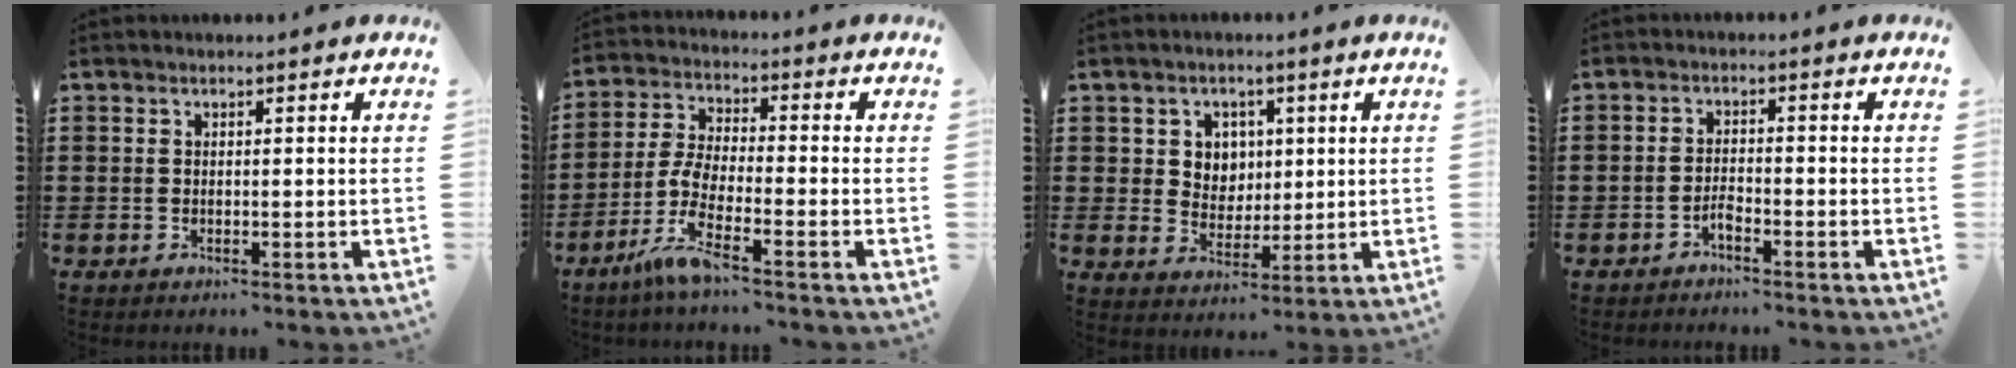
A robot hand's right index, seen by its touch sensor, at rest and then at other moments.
{"total": 6.7, "force": [-4.3, 1.2, 5.0], "torque": [-0.134, -0.019, -0.093]}
{"total": 4.7, "force": [1.6, 4.4, 0.9], "torque": [-0.040, 0.015, 0.027]}
{"total": 1.9, "force": [-1.5, 0.4, 1.1], "torque": [-0.024, 0.003, -0.030]}